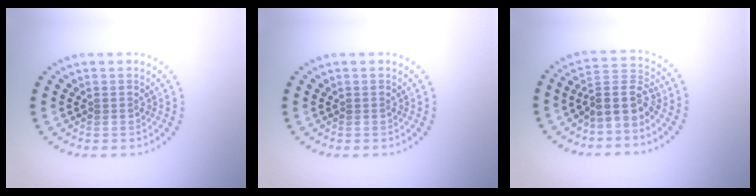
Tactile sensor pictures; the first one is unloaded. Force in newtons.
{"total": 0.0}
{"total": 3.8, "press": 3.0, "slide": 2.4}